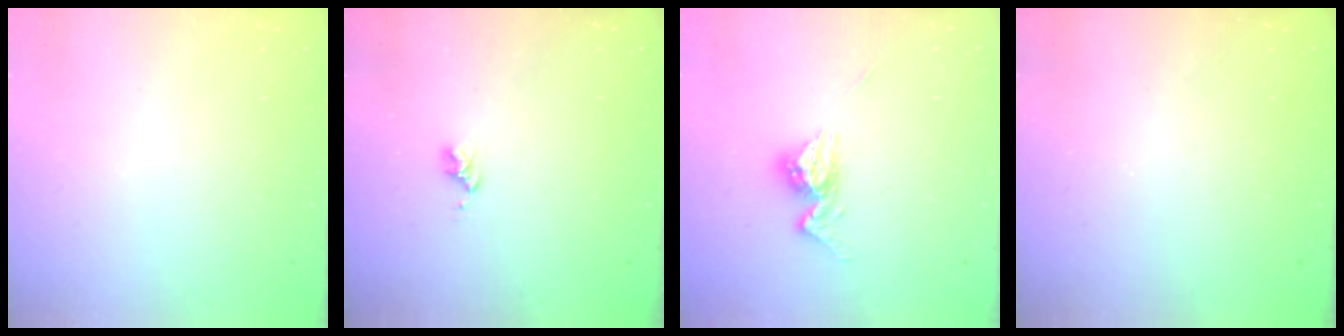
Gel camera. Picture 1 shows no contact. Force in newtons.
{"total": 2.8, "press": 2.8, "slide": 0.3}
{"total": 9.4, "press": 9.4, "slide": 0.8}
{"total": 0.0}